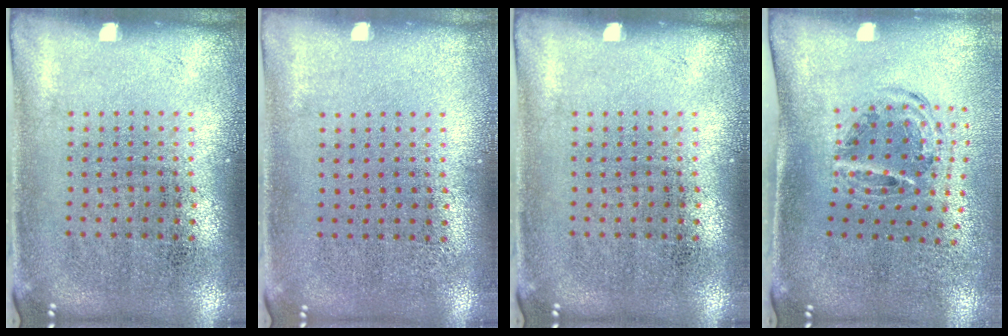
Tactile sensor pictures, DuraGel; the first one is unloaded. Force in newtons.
{"total": 0.0}
{"total": 0.0}
{"total": 1.1, "press": 1.0, "slide": 0.5}